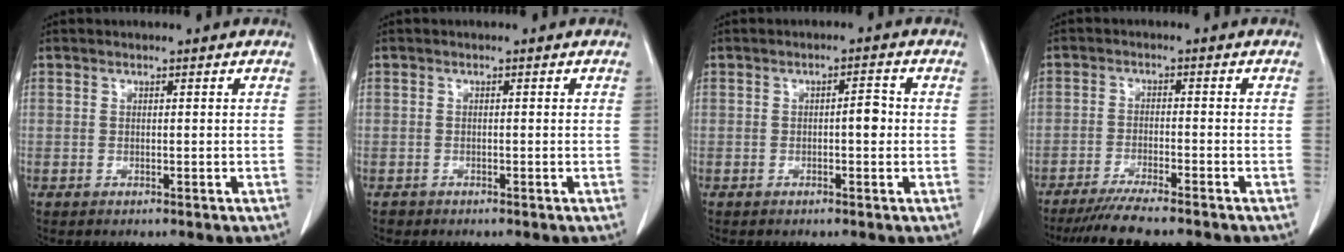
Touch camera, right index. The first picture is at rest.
{"total": 0.8, "force": [-0.6, 0.6, -0.1], "torque": [-0.004, 0.003, -0.013]}
{"total": 2.5, "force": [-0.2, 0.7, 2.3], "torque": [-0.030, 0.005, -0.005]}
{"total": 7.7, "force": [-6.6, 0.1, 4.0], "torque": [-0.058, -0.020, -0.110]}